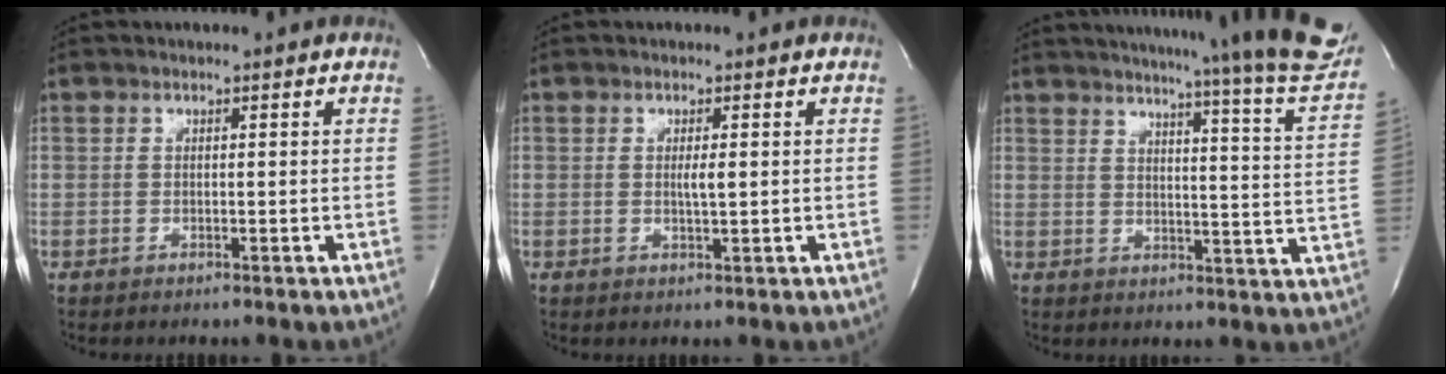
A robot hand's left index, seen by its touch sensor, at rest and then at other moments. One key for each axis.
{"total": 1.6, "fx": 0.2, "fy": 0.1, "fz": 1.6, "tx": -0.032, "ty": -0.002, "tz": 0.004}
{"total": 27.6, "fx": 24.4, "fy": -0.1, "fz": 13.0, "tx": -0.189, "ty": -0.090, "tz": 0.287}